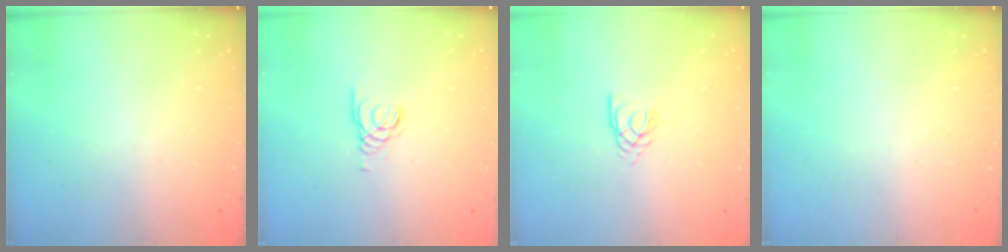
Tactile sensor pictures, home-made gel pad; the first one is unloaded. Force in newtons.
{"total": 1.5, "press": 1.4, "slide": 0.1}
{"total": 2.1, "press": 2.1, "slide": 0.3}
{"total": 0.0}